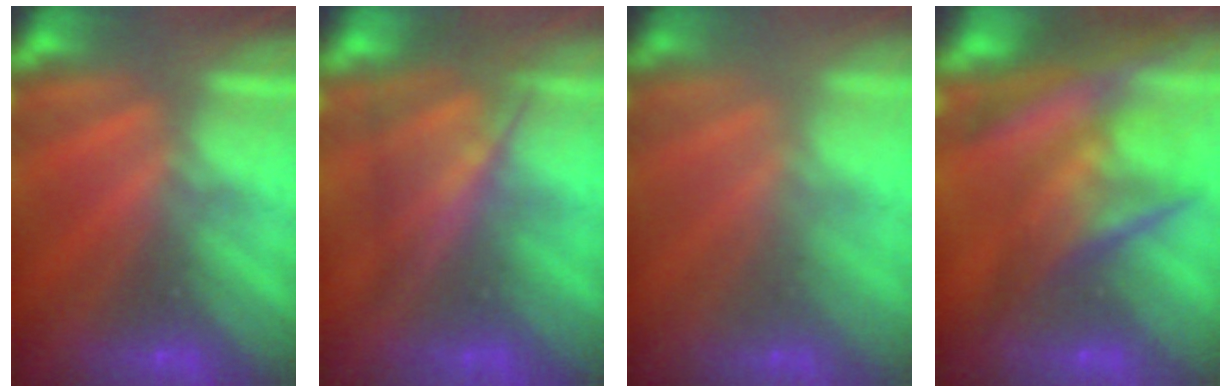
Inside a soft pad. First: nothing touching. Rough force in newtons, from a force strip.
{"total": 4.7}
{"total": 2.5}
{"total": 7.3}